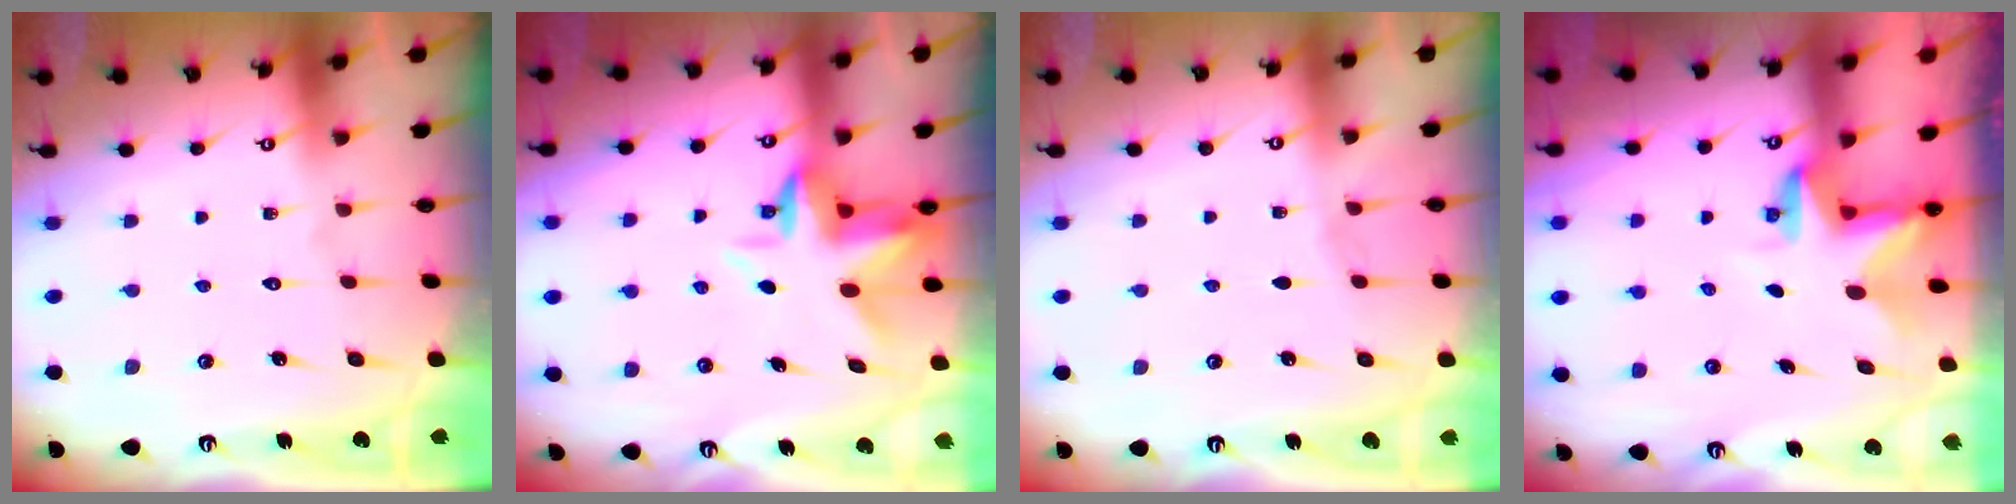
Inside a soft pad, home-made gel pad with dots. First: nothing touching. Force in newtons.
{"total": 4.5, "press": 4.4, "slide": 0.9}
{"total": 2.9, "press": 2.9, "slide": 0.4}
{"total": 2.9, "press": 2.9, "slide": 0.1}